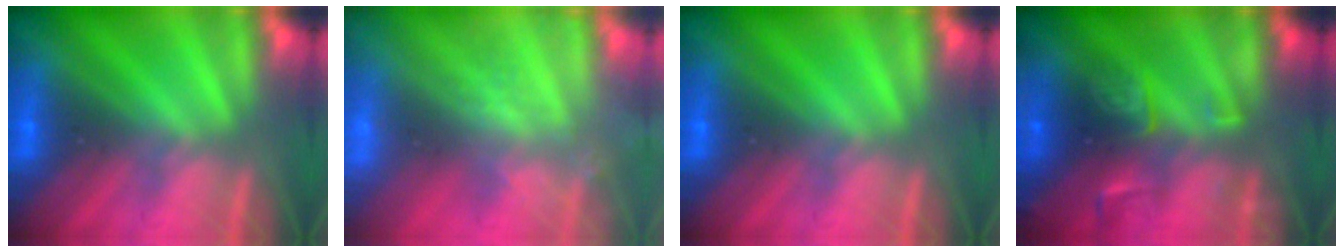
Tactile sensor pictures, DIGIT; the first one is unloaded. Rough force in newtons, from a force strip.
{"total": 2.2}
{"total": 0.0}
{"total": 2.7}